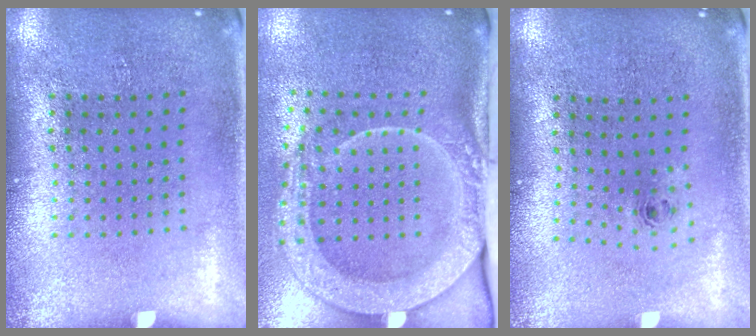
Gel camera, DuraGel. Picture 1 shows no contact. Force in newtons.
{"total": 2.8, "press": 2.1, "slide": 1.9}
{"total": 0.6, "press": 0.2, "slide": 0.6}